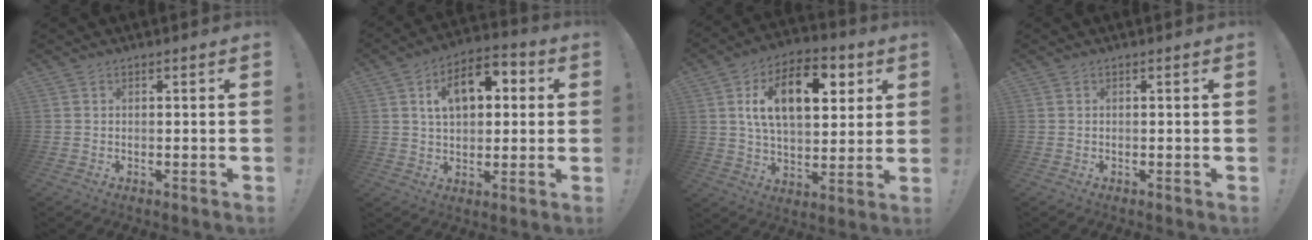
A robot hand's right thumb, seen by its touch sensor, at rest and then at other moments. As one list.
[{"total": 12.9, "force": [3.7, 8.2, 9.2], "torque": [-0.133, 0.002, 0.067]}, {"total": 18.0, "force": [6.1, 10.3, 13.4], "torque": [-0.200, -0.004, 0.101]}, {"total": 0.0}]